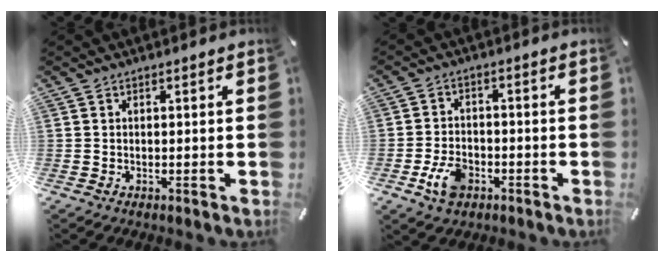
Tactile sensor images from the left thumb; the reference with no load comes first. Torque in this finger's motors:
{"motor_torque": [0.03, 0.08, 0.42, 0.41, 0.04]}